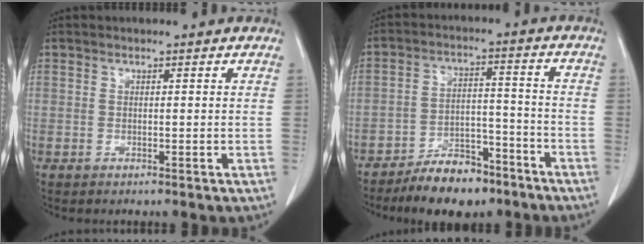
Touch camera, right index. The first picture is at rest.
{"total": 9.9, "force": [-7.7, 4.0, 4.7], "torque": [-0.074, 0.011, -0.131]}